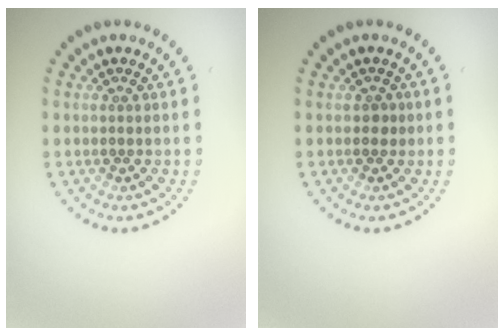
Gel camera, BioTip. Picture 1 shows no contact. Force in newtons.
{"total": 0.8, "press": 0.8, "slide": 0.3}